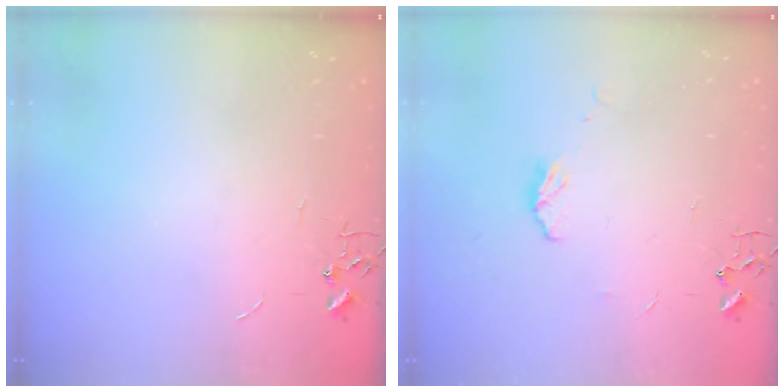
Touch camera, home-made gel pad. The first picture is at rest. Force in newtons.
{"total": 5.4, "press": 5.4, "slide": 0.2}